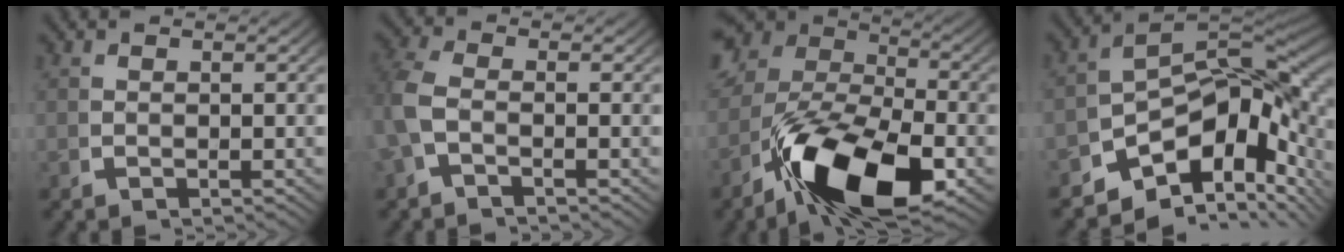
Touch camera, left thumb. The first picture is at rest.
{"total": 3.6, "force": [-0.5, 2.3, 2.8], "torque": [-0.082, -0.006, -0.010]}
{"total": 14.9, "force": [-3.5, 8.7, 11.5], "torque": [-0.222, -0.034, -0.047]}
{"total": 17.2, "force": [-3.5, 10.3, 13.3], "torque": [-0.196, -0.026, -0.052]}